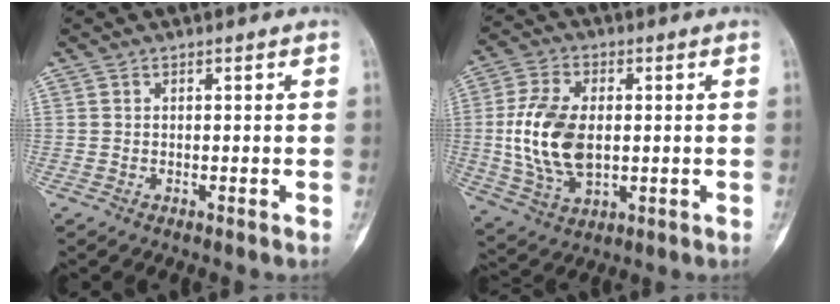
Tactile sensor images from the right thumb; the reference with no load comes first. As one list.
[{"total": 14.1, "force": [0.1, 8.4, 11.3], "torque": [-0.226, -0.002, 0.008]}]